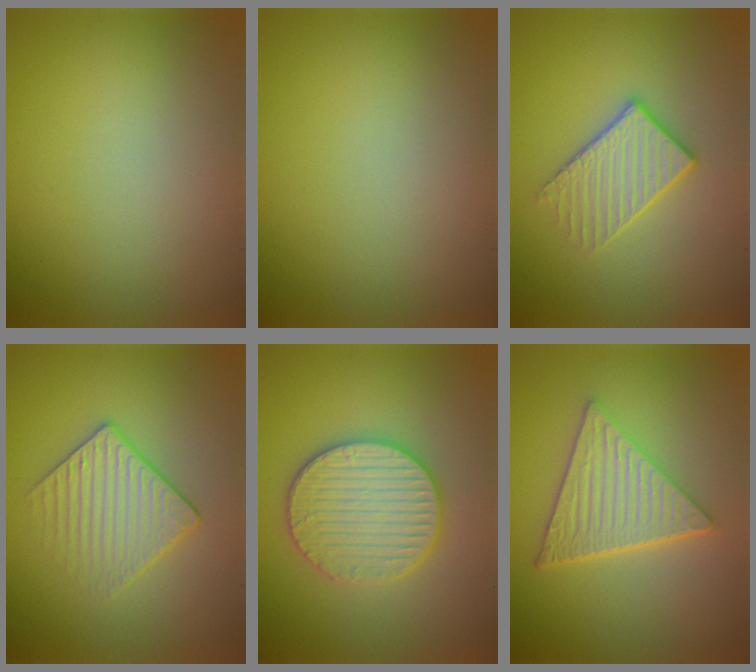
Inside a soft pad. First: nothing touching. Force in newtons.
{"total": 0.0}
{"total": 3.2, "press": 2.9, "slide": 1.4}
{"total": 3.1, "press": 2.9, "slide": 1.2}
{"total": 5.7, "press": 5.6, "slide": 1.1}
{"total": 5.9, "press": 4.3, "slide": 4.1}